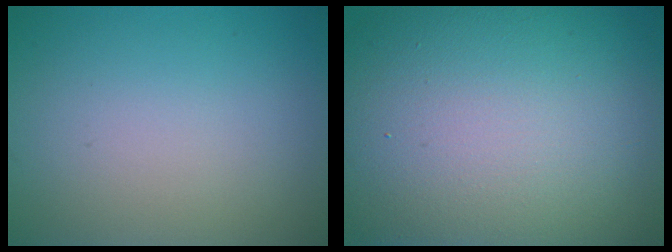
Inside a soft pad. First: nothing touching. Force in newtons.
{"total": 18.4, "press": 18.3, "slide": 1.2}